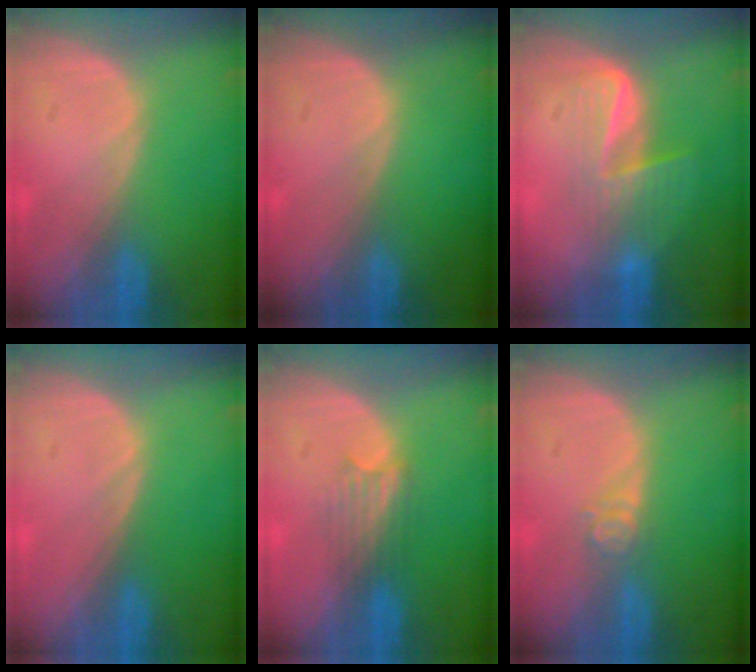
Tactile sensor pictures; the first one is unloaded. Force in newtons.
{"total": 0.0}
{"total": 7.0, "press": 5.8, "slide": 3.9}
{"total": 0.0}
{"total": 3.3, "press": 3.0, "slide": 1.3}
{"total": 2.7, "press": 2.2, "slide": 1.5}